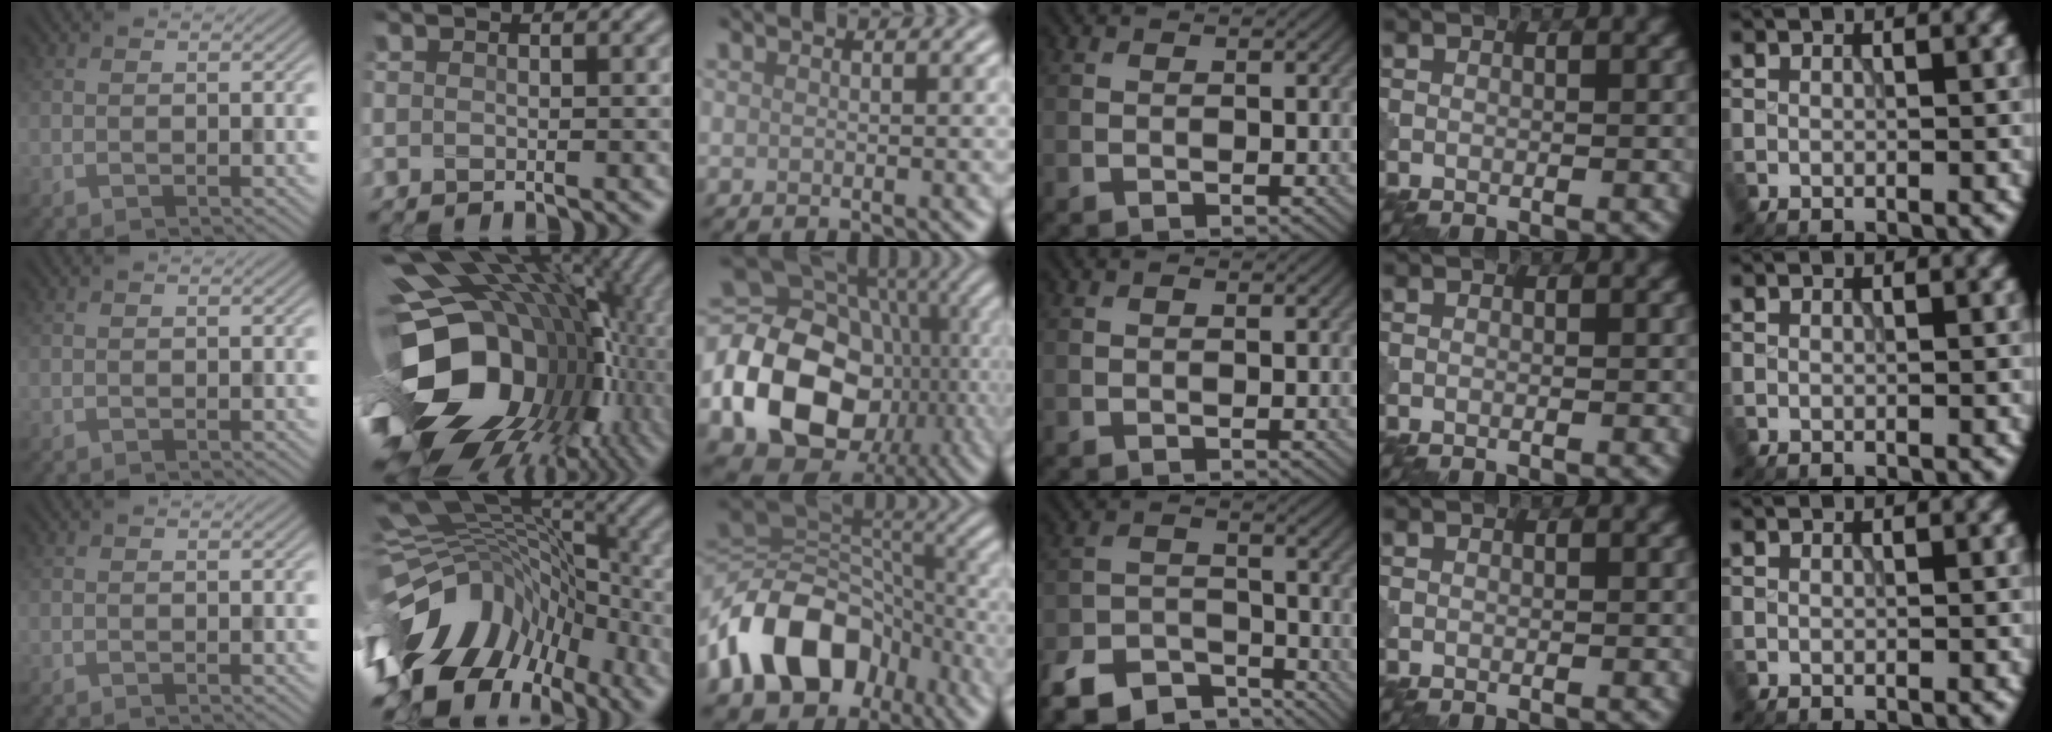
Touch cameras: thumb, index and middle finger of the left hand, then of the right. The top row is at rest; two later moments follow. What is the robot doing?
{"motion": "assemble", "object": "puzzle pieces"}